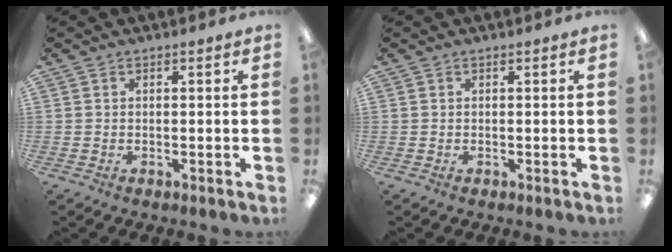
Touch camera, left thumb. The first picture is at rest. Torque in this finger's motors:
{"motor_torque": [-0.17, -0.17, 0.01, 0.01, 0.00]}